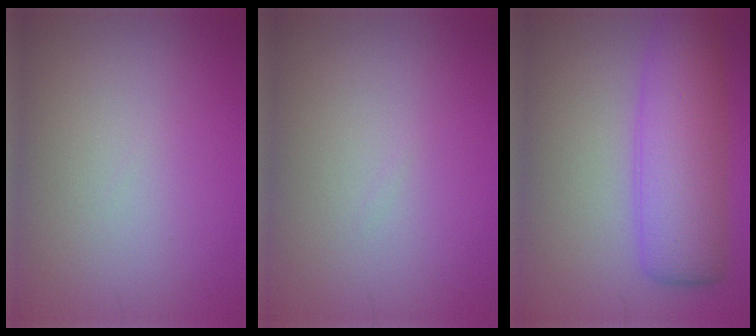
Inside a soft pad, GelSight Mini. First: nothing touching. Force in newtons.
{"total": 0.0}
{"total": 7.8, "press": 7.8, "slide": 0.1}